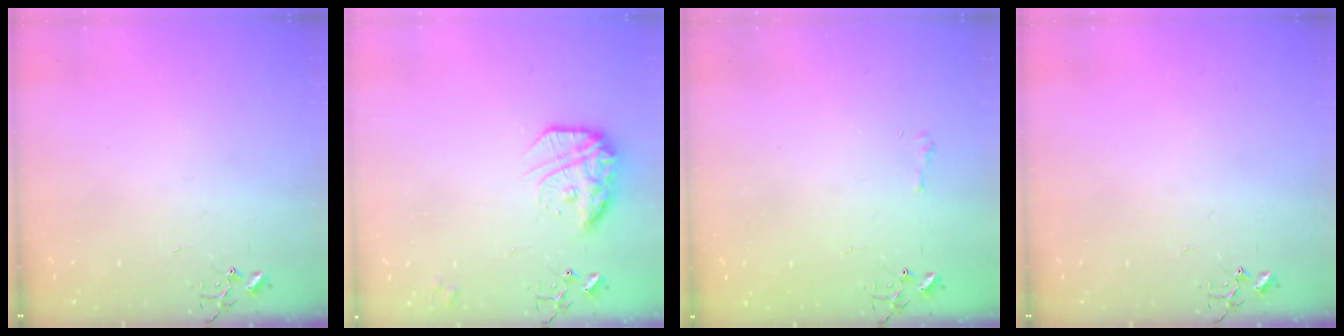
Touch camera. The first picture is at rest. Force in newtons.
{"total": 15.4, "press": 15.4, "slide": 1.3}
{"total": 5.7, "press": 5.7, "slide": 0.7}
{"total": 0.0}